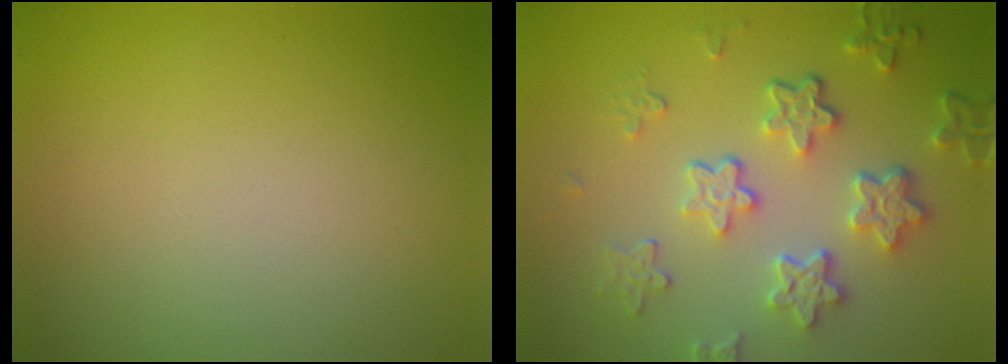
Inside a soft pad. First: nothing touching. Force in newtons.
{"total": 5.2, "press": 4.1, "slide": 3.2}